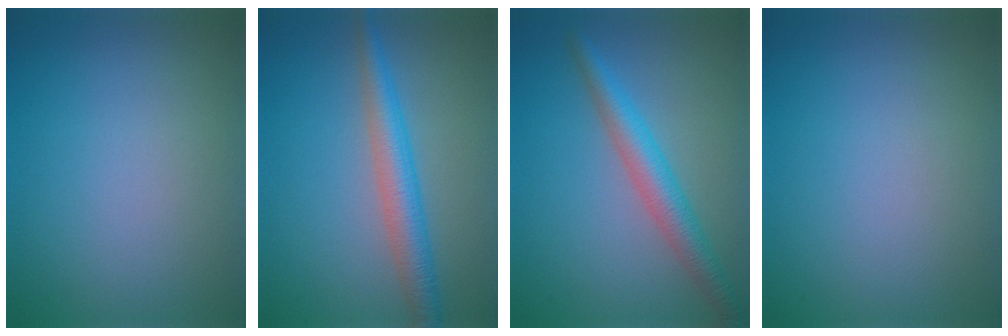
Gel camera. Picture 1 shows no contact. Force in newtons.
{"total": 3.9, "press": 3.9, "slide": 0.1}
{"total": 3.8, "press": 3.8, "slide": 0.1}
{"total": 0.0}